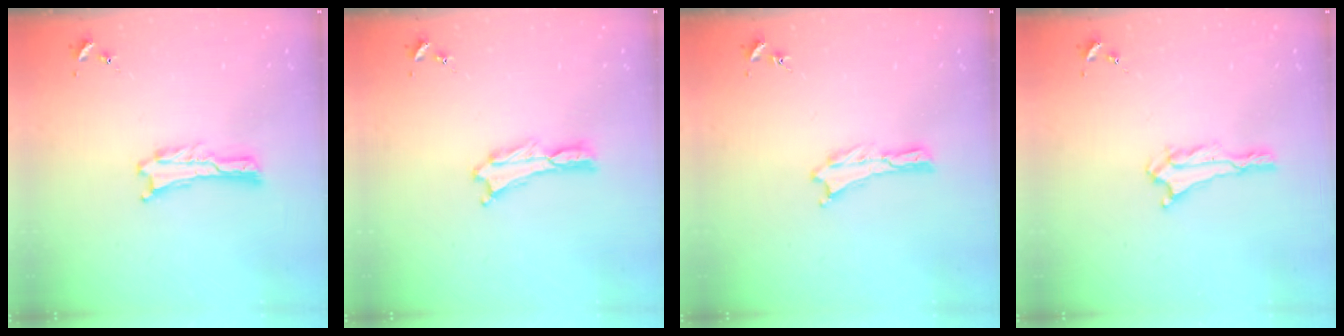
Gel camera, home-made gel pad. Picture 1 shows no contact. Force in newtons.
{"total": 0.0}
{"total": 0.0}
{"total": 1.0, "press": 1.0, "slide": 0.1}